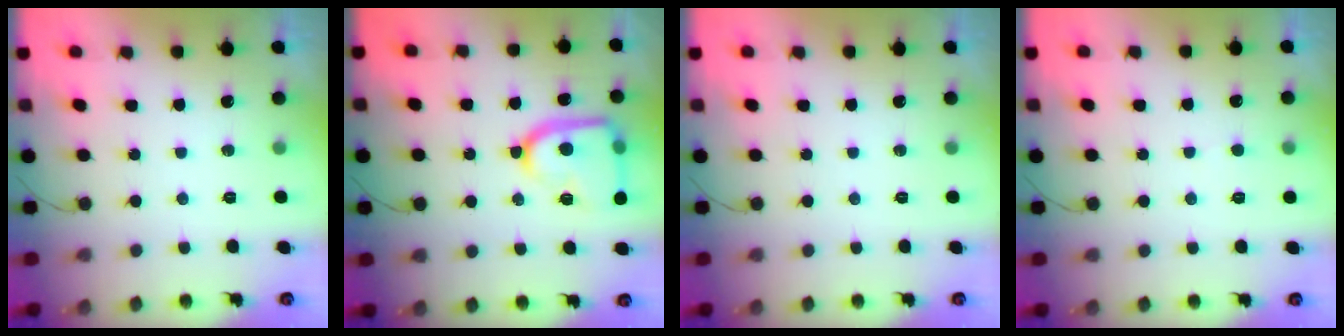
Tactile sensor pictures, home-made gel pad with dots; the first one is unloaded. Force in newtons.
{"total": 17.6, "press": 17.5, "slide": 1.4}
{"total": 0.0}
{"total": 3.7, "press": 3.7, "slide": 0.4}